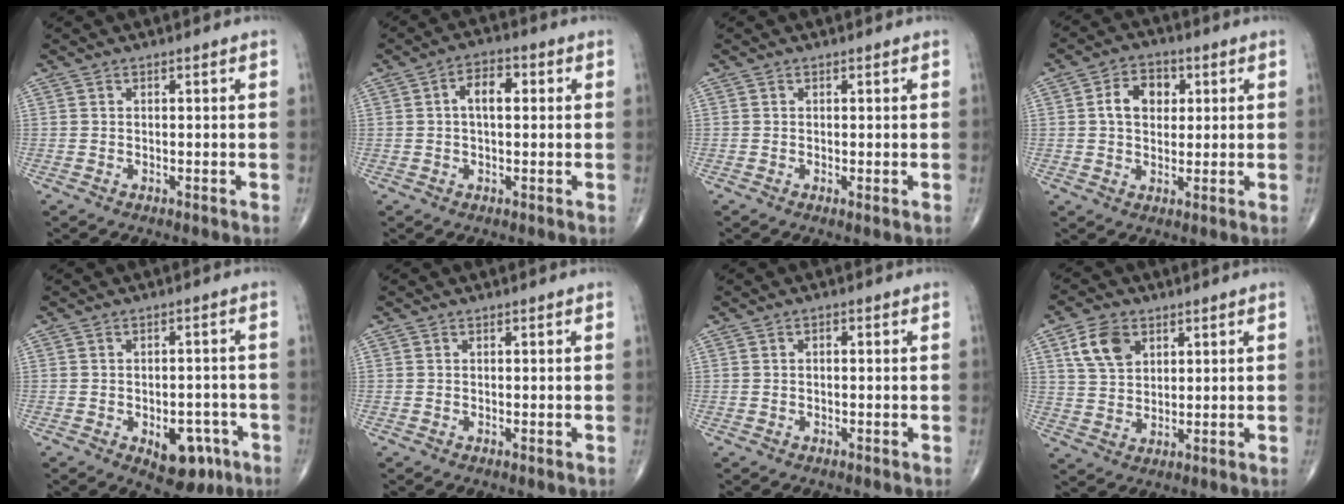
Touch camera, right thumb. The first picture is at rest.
{"total": 5.4, "force": [0.9, 2.8, 4.5], "torque": [-0.071, 0.014, 0.007]}
{"total": 0.6, "force": [0.0, 0.1, 0.6], "torque": [-0.014, -0.004, -0.002]}
{"total": 7.3, "force": [1.5, 5.3, 4.7], "torque": [-0.055, 0.007, 0.020]}
{"total": 8.4, "force": [-3.6, 4.9, 5.8], "torque": [-0.049, 0.018, -0.037]}
{"total": 0.0}
{"total": 0.9, "force": [0.1, 0.4, 0.7], "torque": [-0.011, 0.002, 0.000]}
{"total": 7.7, "force": [3.5, 5.2, 4.5], "torque": [-0.069, -0.011, 0.070]}